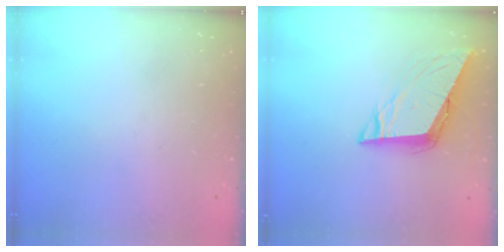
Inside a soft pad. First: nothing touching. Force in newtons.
{"total": 9.6, "press": 9.4, "slide": 2.1}